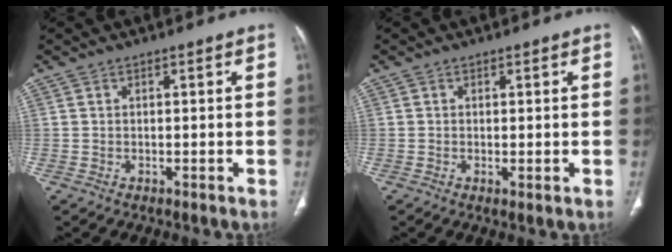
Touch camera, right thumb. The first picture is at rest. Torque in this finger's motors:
{"motor_torque": [-0.20, 0.17, -0.32, 0.30, -0.02]}